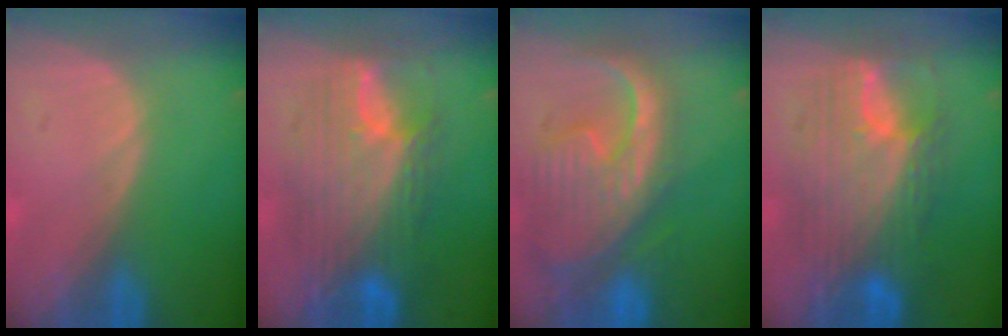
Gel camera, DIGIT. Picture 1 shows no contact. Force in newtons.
{"total": 10.9, "press": 10.9, "slide": 0.8}
{"total": 12.8, "press": 10.9, "slide": 6.6}
{"total": 11.8, "press": 11.7, "slide": 1.1}